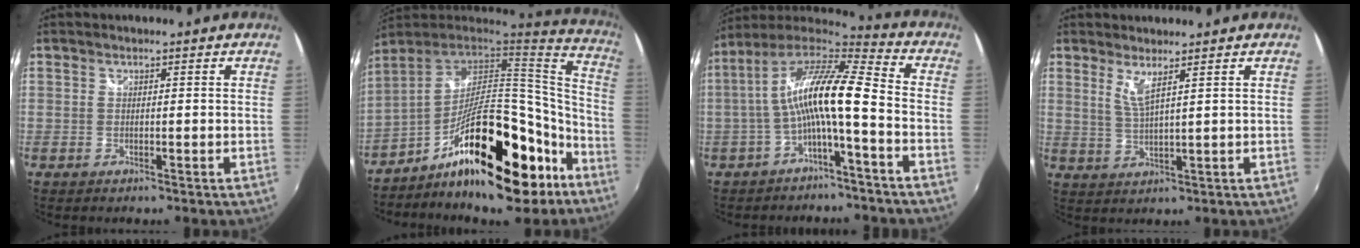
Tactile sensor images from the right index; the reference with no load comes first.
{"total": 24.6, "force": [-12.6, 8.9, 19.1], "torque": [-0.290, 0.005, -0.202]}
{"total": 14.1, "force": [-2.2, 2.2, 13.8], "torque": [-0.262, 0.018, -0.045]}
{"total": 3.3, "force": [2.2, -0.2, 2.5], "torque": [-0.053, -0.010, 0.039]}